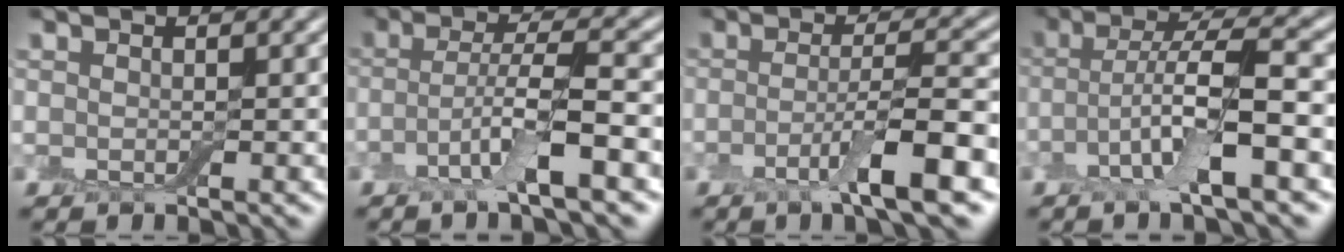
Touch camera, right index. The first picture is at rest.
{"total": 5.1, "force": [-2.2, 0.7, 4.5], "torque": [-0.084, 0.002, -0.049]}
{"total": 5.8, "force": [-2.3, 0.8, 5.3], "torque": [-0.082, -0.001, -0.046]}
{"total": 6.5, "force": [-2.1, 1.2, 6.0], "torque": [-0.114, 0.007, -0.044]}